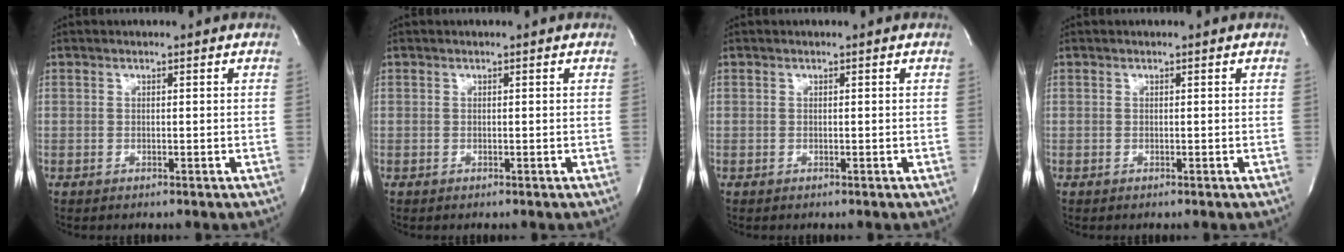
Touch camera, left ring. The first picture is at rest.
{"total": 0.0}
{"total": 0.0}
{"total": 0.0}